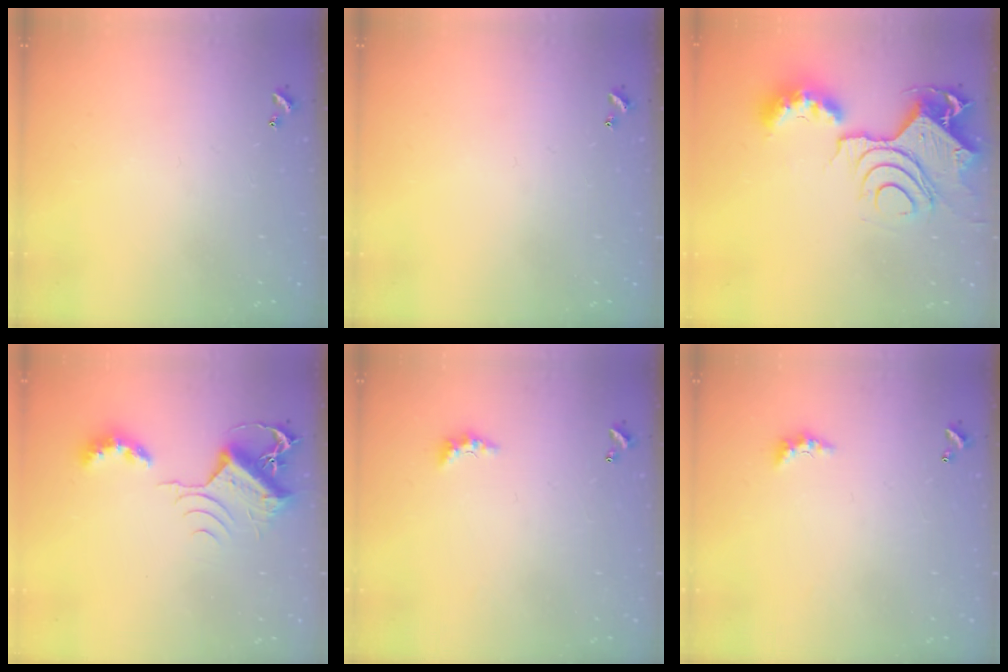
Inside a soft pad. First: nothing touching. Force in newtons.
{"total": 0.0}
{"total": 15.5, "press": 15.4, "slide": 1.8}
{"total": 9.7, "press": 9.6, "slide": 1.1}
{"total": 2.3, "press": 2.2, "slide": 0.7}
{"total": 2.3, "press": 2.2, "slide": 0.7}